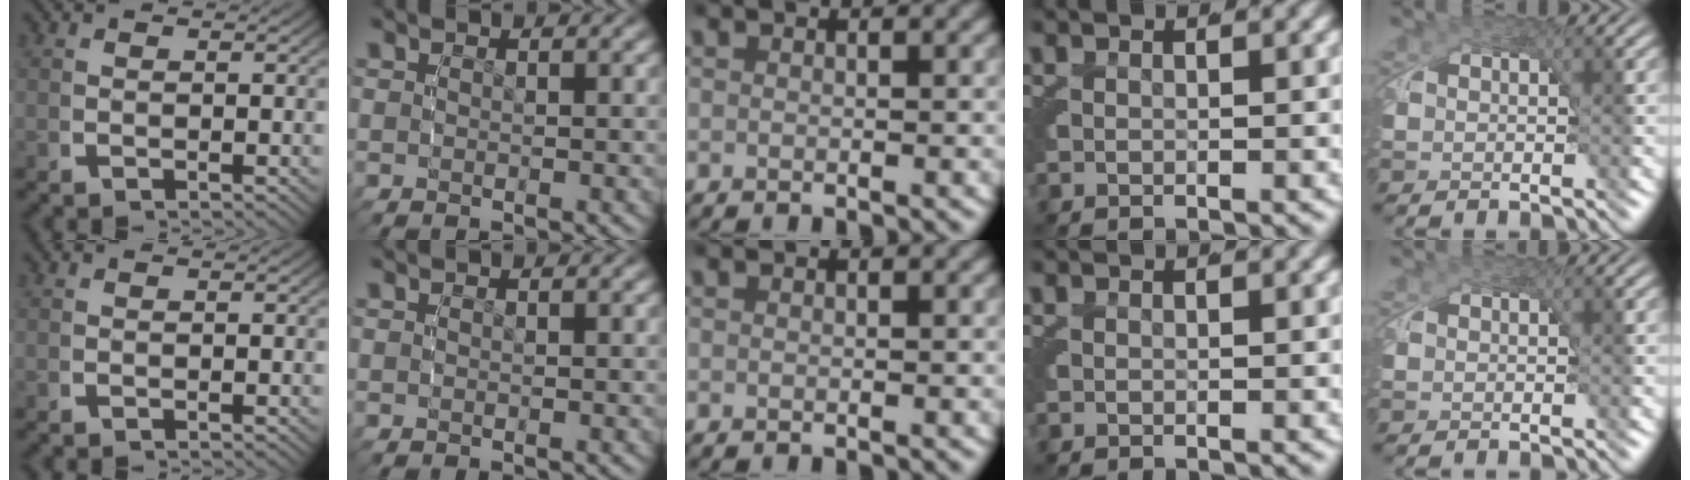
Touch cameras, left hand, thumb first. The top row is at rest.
{}